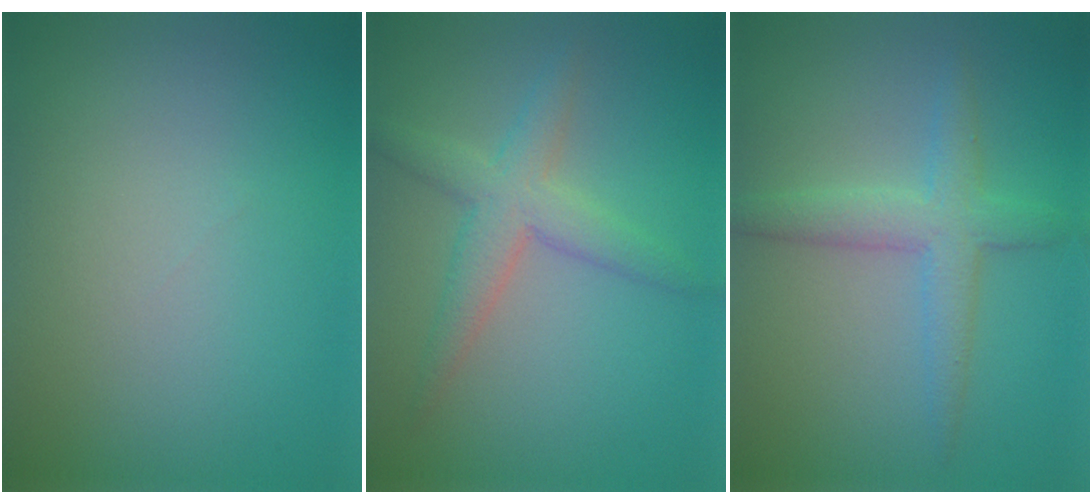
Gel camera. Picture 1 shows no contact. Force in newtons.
{"total": 3.6, "press": 3.6, "slide": 0.1}
{"total": 3.4, "press": 3.4, "slide": 0.0}